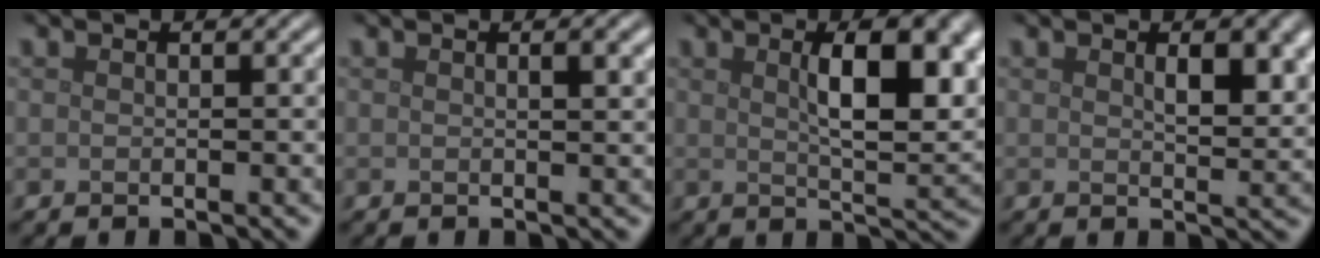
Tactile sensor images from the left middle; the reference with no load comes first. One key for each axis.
{"total": 1.6, "fx": 0.6, "fy": 0.4, "fz": 1.4, "tx": -0.014, "ty": 0.003, "tz": 0.007}
{"total": 8.4, "fx": 2.2, "fy": 2.9, "fz": 7.5, "tx": -0.107, "ty": 0.001, "tz": 0.039}
{"total": 3.7, "fx": 1.3, "fy": 1.5, "fz": 3.2, "tx": -0.049, "ty": -0.004, "tz": 0.026}